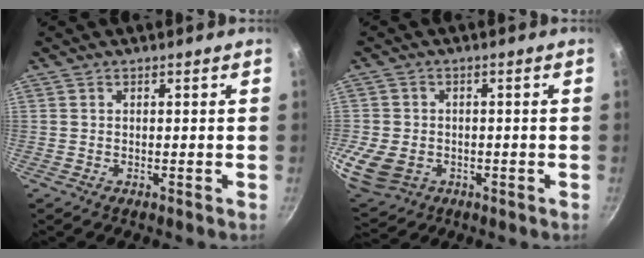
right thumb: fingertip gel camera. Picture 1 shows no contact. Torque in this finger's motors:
{"motor_torque": [0.64, 2.53, 1.85, -0.08, 0.76]}